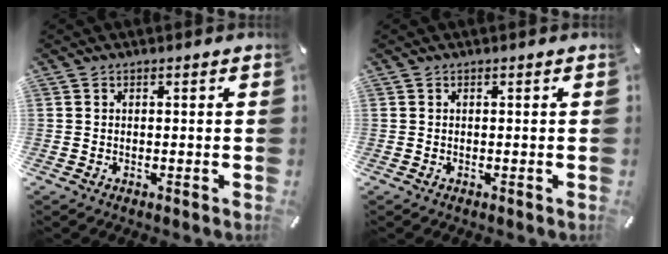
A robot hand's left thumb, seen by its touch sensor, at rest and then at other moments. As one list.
[{"total": 0.0}]